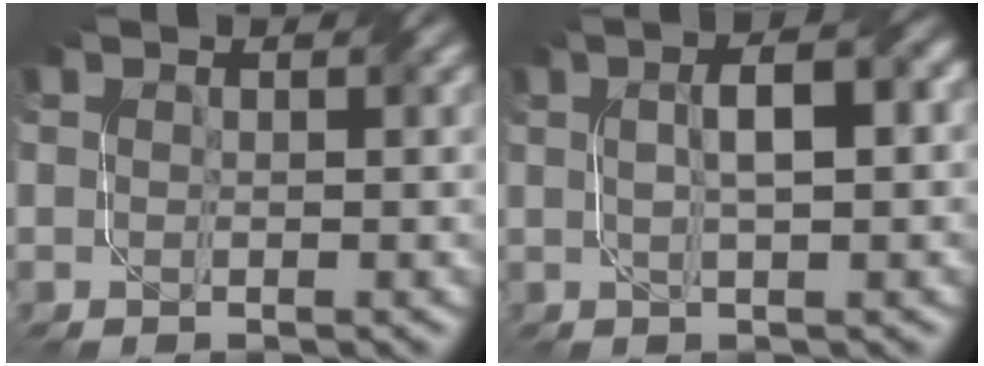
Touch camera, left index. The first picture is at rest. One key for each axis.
{"total": 4.3, "fx": 0.7, "fy": 1.0, "fz": 4.1, "tx": -0.067, "ty": 0.015, "tz": 0.012}